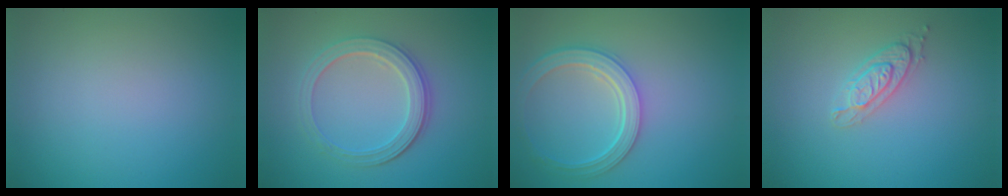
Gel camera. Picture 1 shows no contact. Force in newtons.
{"total": 4.2, "press": 3.5, "slide": 2.3}
{"total": 4.4, "press": 3.6, "slide": 2.6}
{"total": 2.1, "press": 2.1, "slide": 0.3}